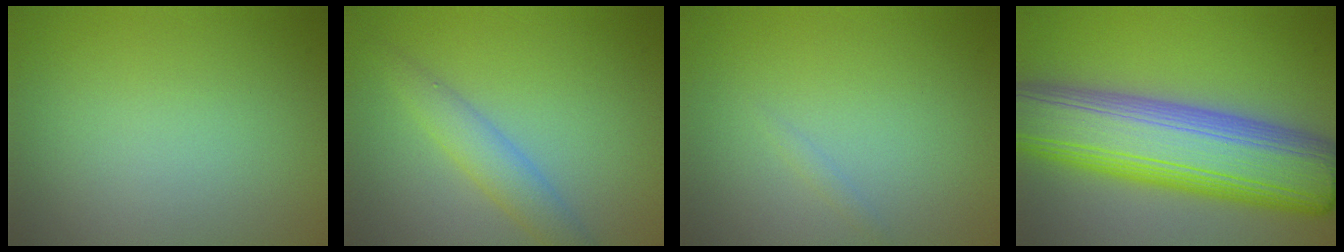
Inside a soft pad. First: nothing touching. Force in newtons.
{"total": 2.8, "press": 2.8, "slide": 0.1}
{"total": 0.6, "press": 0.5, "slide": 0.1}
{"total": 13.1, "press": 13.1, "slide": 0.4}